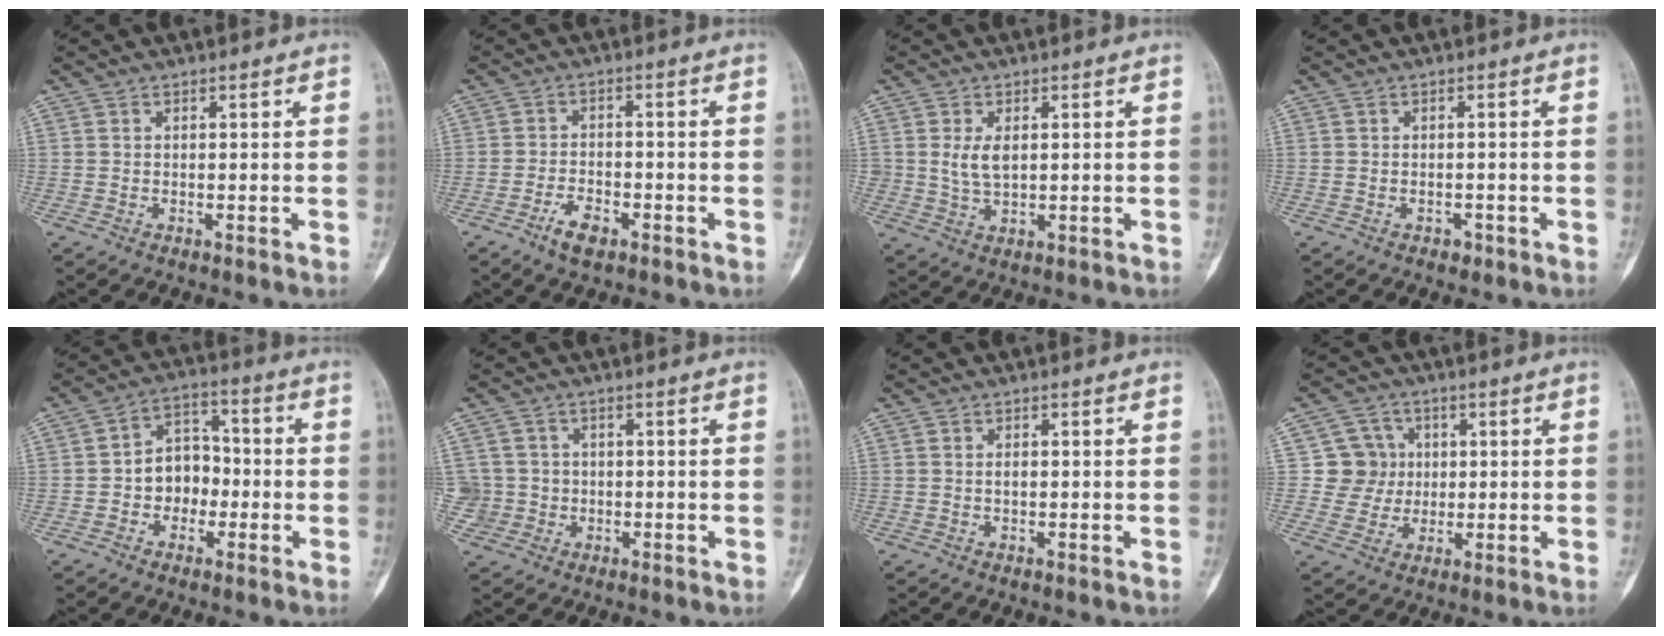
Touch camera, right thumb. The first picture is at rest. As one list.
[{"total": 4.6, "force": [-2.8, 2.1, 3.0], "torque": [-0.054, 0.016, -0.050]}, {"total": 4.4, "force": [0.9, 2.6, 3.5], "torque": [-0.064, -0.007, 0.024]}, {"total": 1.1, "force": [-0.7, 0.7, 0.4], "torque": [-0.006, 0.002, -0.010]}, {"total": 8.4, "force": [-1.6, 6.7, 4.9], "torque": [-0.033, 0.037, -0.040]}, {"total": 5.3, "force": [-0.3, 5.3, 0.1], "torque": [0.021, 0.015, -0.006]}, {"total": 0.9, "force": [-0.1, 0.5, 0.7], "torque": [-0.006, 0.001, -0.001]}, {"total": 7.2, "force": [0.9, 7.1, 0.8], "torque": [0.032, 0.011, 0.013]}]